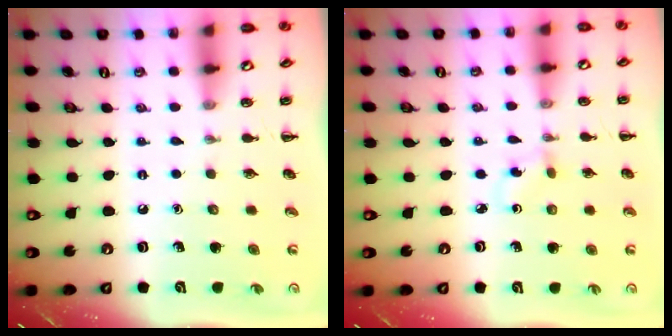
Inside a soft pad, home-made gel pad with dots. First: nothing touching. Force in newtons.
{"total": 1.5, "press": 1.3, "slide": 0.8}